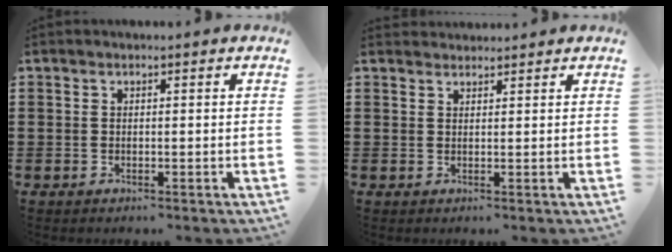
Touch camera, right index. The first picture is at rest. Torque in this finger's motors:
{"motor_torque": [0.71, 0.84, -0.32, -0.05]}